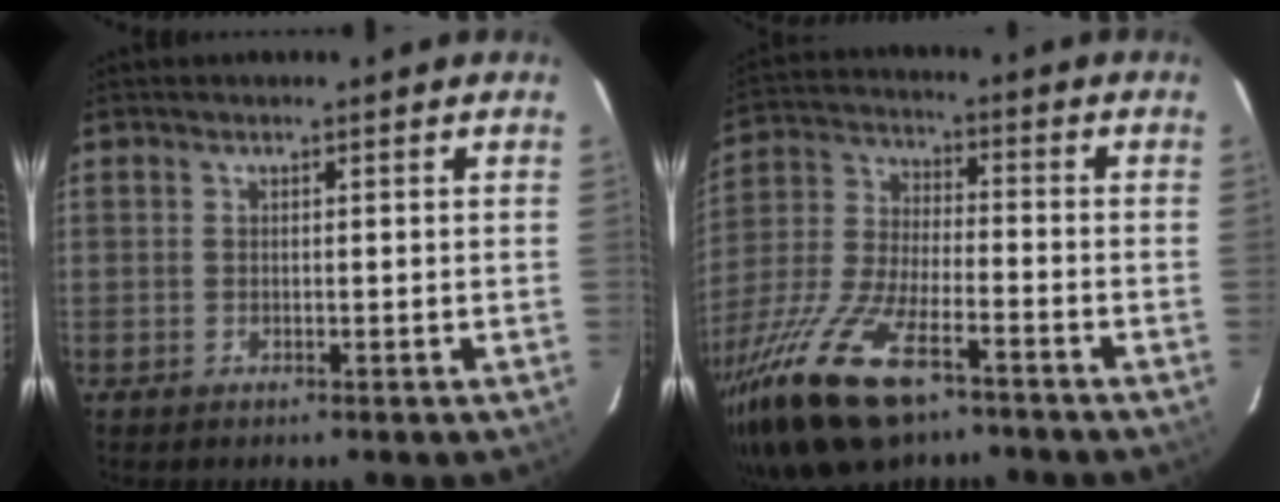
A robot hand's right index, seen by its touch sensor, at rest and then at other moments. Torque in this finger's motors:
{"motor_torque": [2.03, -0.11, 0.59, 0.21]}